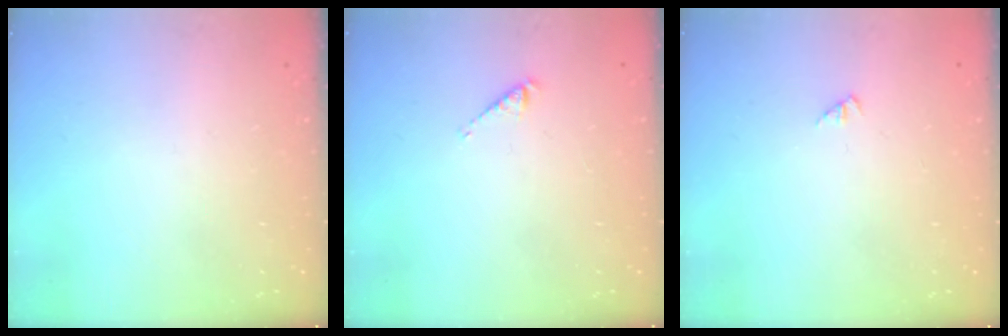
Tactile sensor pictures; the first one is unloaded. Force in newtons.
{"total": 3.3, "press": 3.2, "slide": 0.5}
{"total": 1.2, "press": 1.2, "slide": 0.2}